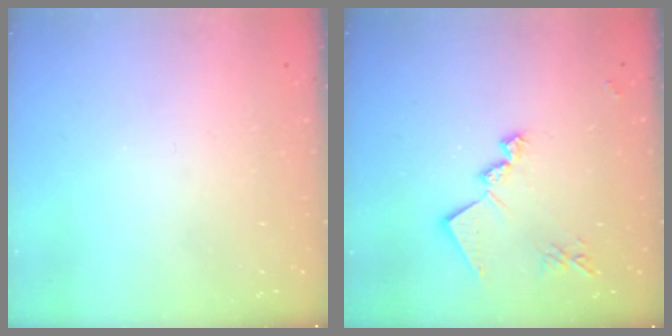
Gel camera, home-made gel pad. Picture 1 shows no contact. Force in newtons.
{"total": 14.1, "press": 14.1, "slide": 0.6}